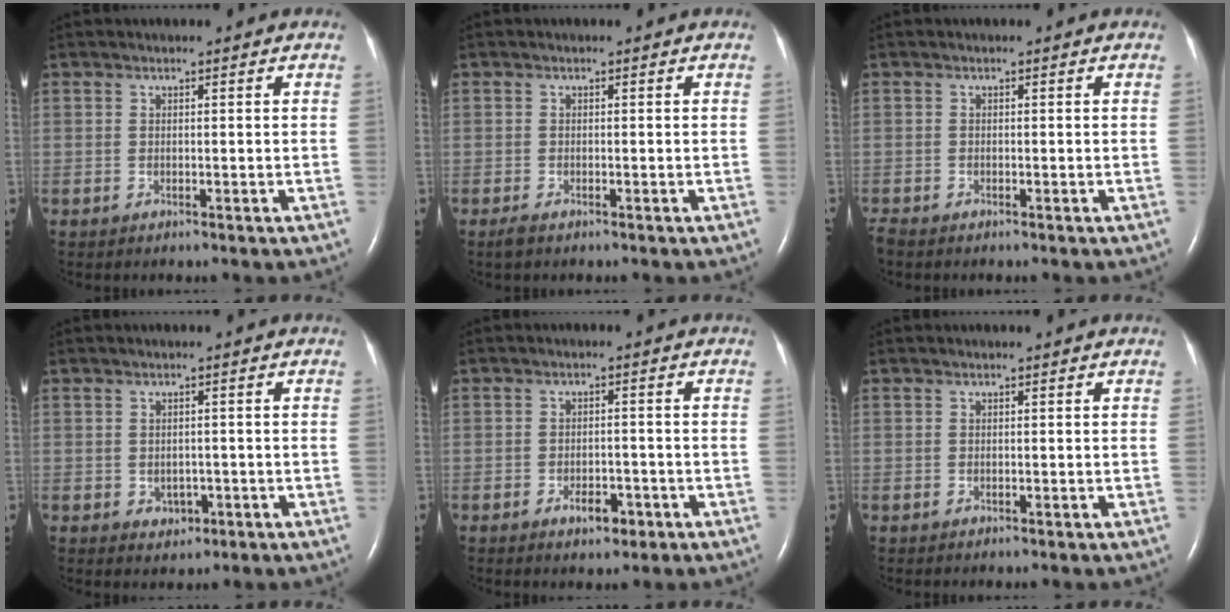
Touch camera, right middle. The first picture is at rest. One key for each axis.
{"total": 1.2, "fx": -0.8, "fy": 0.3, "fz": 0.7, "tx": -0.025, "ty": -0.004, "tz": -0.015}
{"total": 1.1, "fx": -1.0, "fy": 0.2, "fz": 0.4, "tx": -0.015, "ty": -0.005, "tz": -0.020}
{"total": 2.2, "fx": -0.6, "fy": 1.8, "fz": 1.1, "tx": -0.014, "ty": 0.002, "tz": 0.000}
{"total": 3.5, "fx": -1.9, "fy": 1.7, "fz": 2.3, "tx": -0.035, "ty": 0.003, "tz": -0.025}
{"total": 0.0}